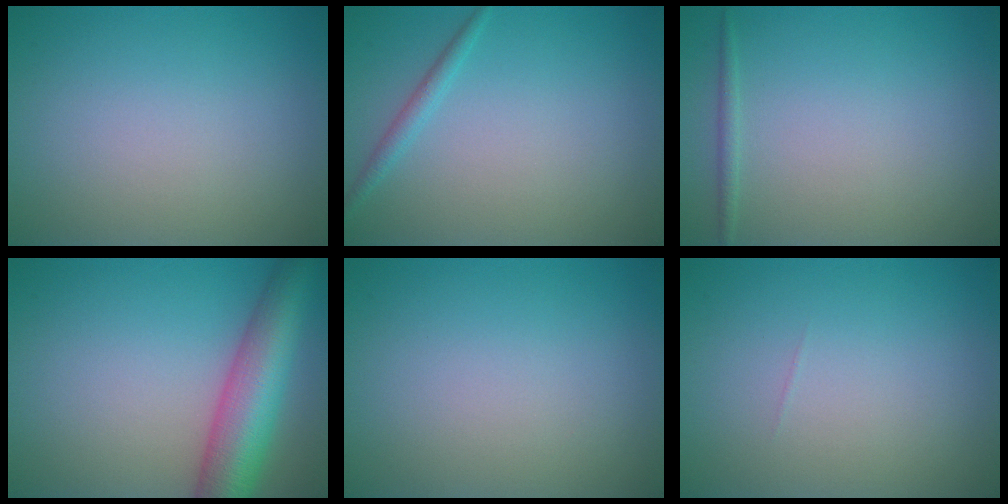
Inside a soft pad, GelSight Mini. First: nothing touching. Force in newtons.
{"total": 1.3, "press": 1.3, "slide": 0.0}
{"total": 0.8, "press": 0.8, "slide": 0.1}
{"total": 8.4, "press": 8.4, "slide": 0.3}
{"total": 0.0}
{"total": 0.0}